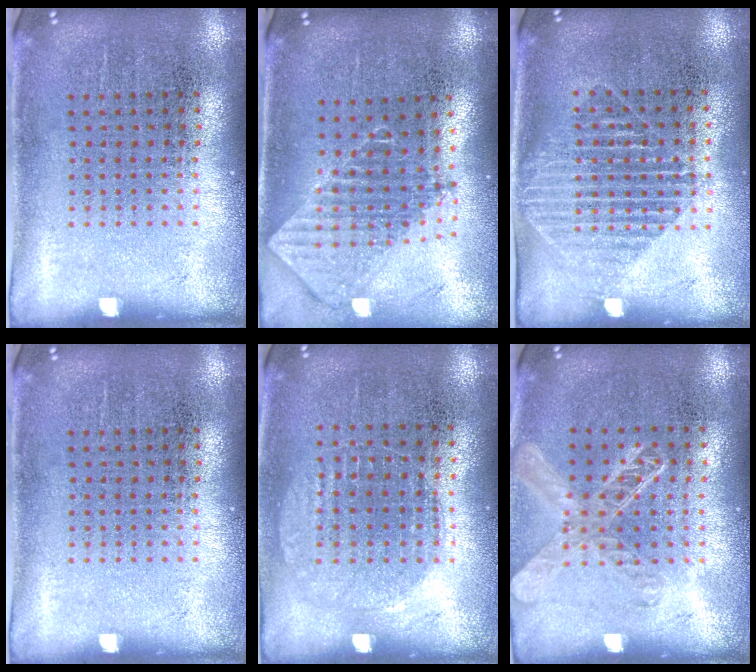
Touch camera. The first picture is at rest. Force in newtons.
{"total": 2.0, "press": 1.6, "slide": 1.2}
{"total": 1.5, "press": 1.3, "slide": 0.8}
{"total": 0.0}
{"total": 1.0, "press": 0.9, "slide": 0.4}
{"total": 1.3, "press": 1.2, "slide": 0.5}